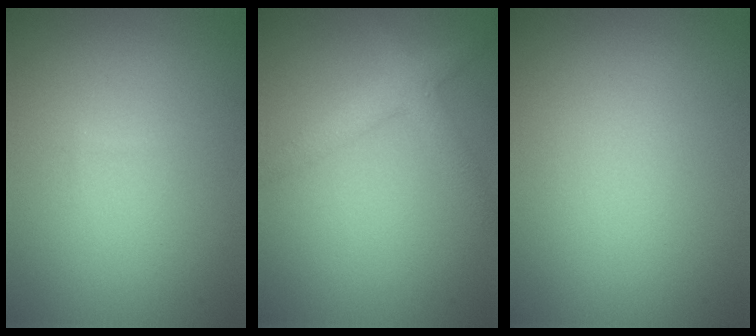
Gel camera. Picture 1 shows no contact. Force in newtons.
{"total": 2.4, "press": 2.4, "slide": 0.2}
{"total": 0.0}